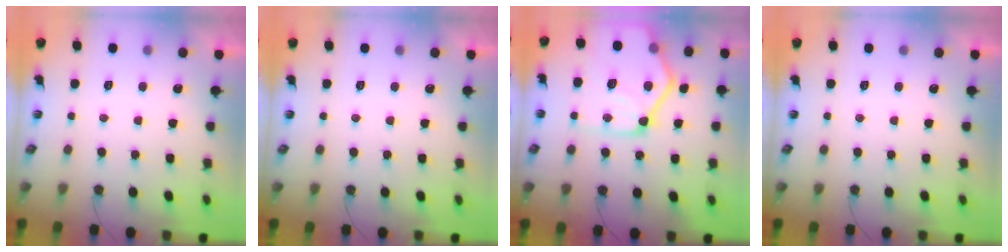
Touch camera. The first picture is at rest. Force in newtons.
{"total": 0.0}
{"total": 21.2, "press": 21.1, "slide": 2.6}
{"total": 0.0}